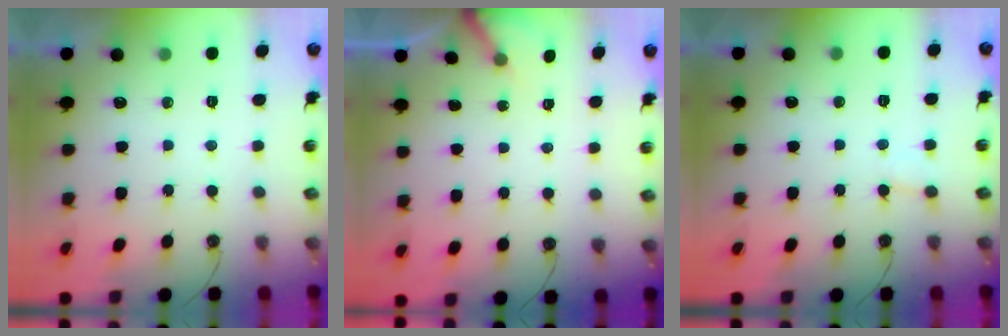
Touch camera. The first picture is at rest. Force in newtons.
{"total": 4.0, "press": 4.0, "slide": 0.3}
{"total": 4.1, "press": 4.0, "slide": 0.4}